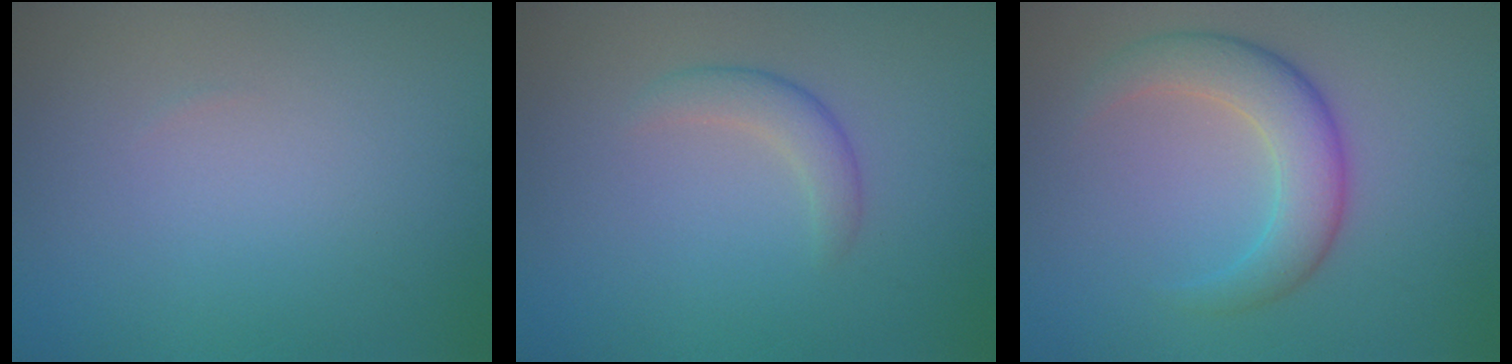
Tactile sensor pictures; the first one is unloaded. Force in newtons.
{"total": 2.1, "press": 2.1, "slide": 0.1}
{"total": 4.6, "press": 4.6, "slide": 0.1}